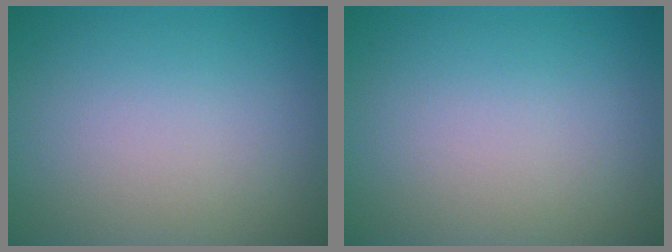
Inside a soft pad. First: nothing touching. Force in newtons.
{"total": 0.0}